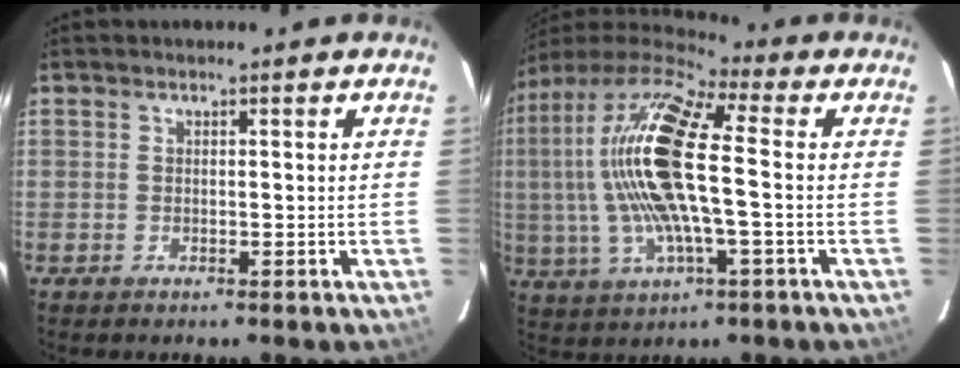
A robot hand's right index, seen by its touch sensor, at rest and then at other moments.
{"total": 19.5, "force": [0.9, 4.9, 18.9], "torque": [-0.353, 0.004, 0.007]}